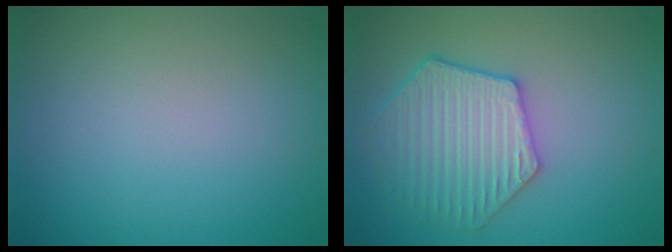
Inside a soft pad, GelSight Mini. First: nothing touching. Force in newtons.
{"total": 4.9, "press": 4.6, "slide": 1.7}